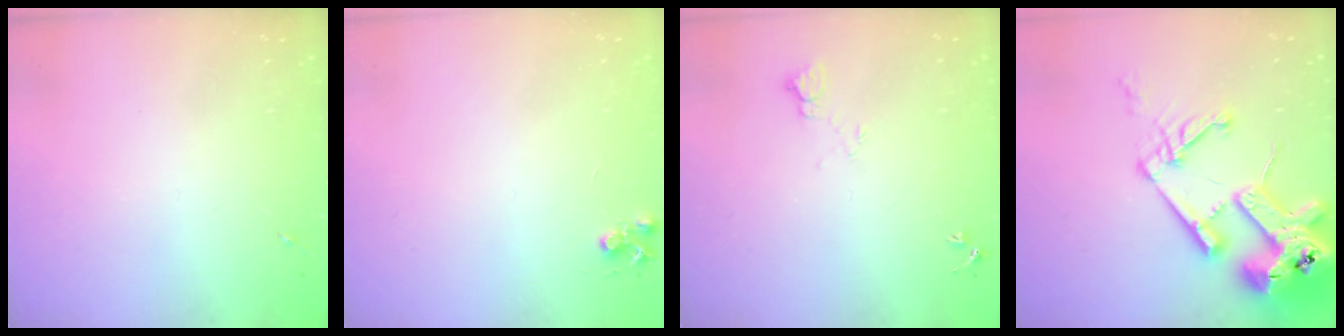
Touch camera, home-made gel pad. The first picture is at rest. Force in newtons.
{"total": 4.6, "press": 4.5, "slide": 0.7}
{"total": 4.2, "press": 4.1, "slide": 0.5}
{"total": 21.7, "press": 21.5, "slide": 2.7}